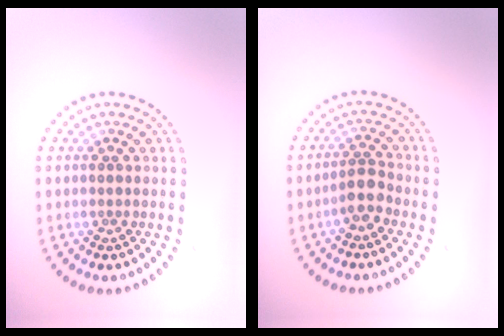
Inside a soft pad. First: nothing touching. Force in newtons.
{"total": 2.2, "press": 1.7, "slide": 1.3}